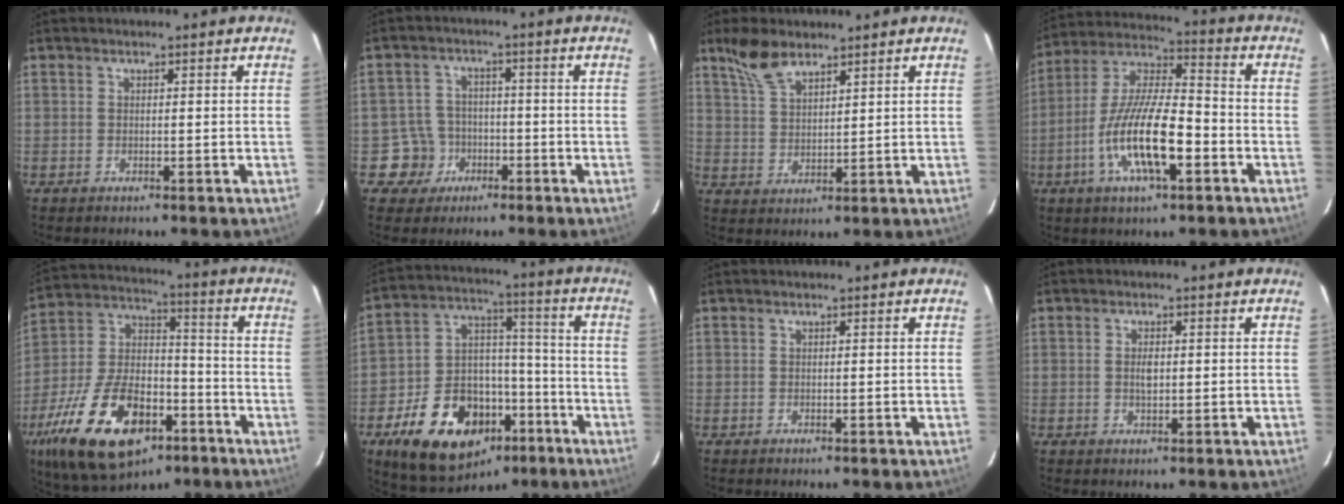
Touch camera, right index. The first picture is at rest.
{"total": 5.9, "force": [-2.5, 5.3, -0.1], "torque": [-0.008, 0.024, -0.040]}
{"total": 6.9, "force": [5.2, 2.8, 3.6], "torque": [-0.073, 0.012, 0.106]}
{"total": 15.9, "force": [-5.7, 4.5, 14.2], "torque": [-0.284, -0.007, -0.110]}
{"total": 24.4, "force": [-12.4, 12.8, 16.8], "torque": [-0.348, -0.006, -0.200]}
{"total": 21.2, "force": [-11.5, 13.5, 11.7], "torque": [-0.242, 0.032, -0.167]}
{"total": 0.0}
{"total": 2.1, "force": [0.0, 1.1, 1.8], "torque": [-0.033, 0.000, 0.001]}